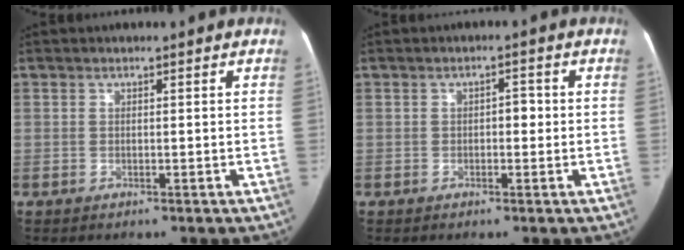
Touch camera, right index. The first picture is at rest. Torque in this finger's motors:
{"motor_torque": [0.31, 0.03, 0.00, 0.04]}